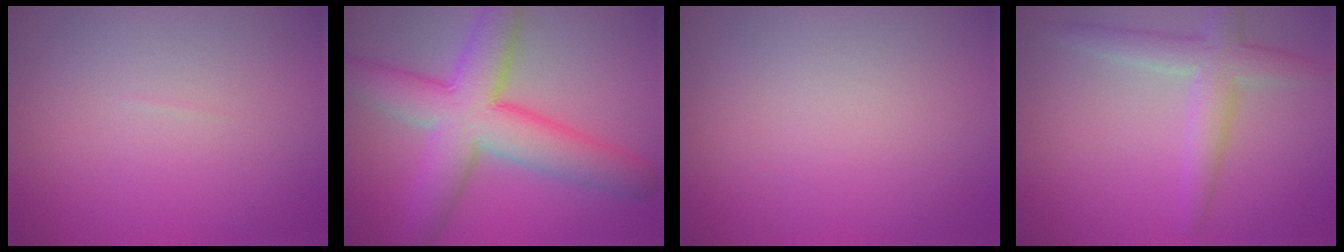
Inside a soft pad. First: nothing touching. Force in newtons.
{"total": 8.8, "press": 8.8, "slide": 0.2}
{"total": 0.0}
{"total": 3.8, "press": 3.8, "slide": 0.2}